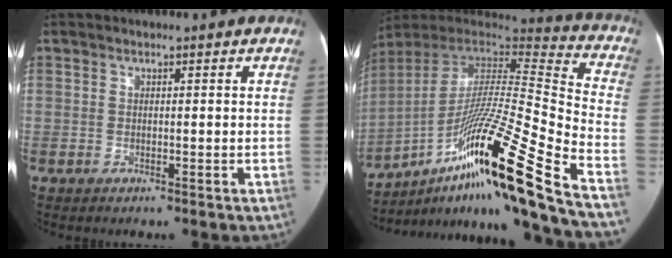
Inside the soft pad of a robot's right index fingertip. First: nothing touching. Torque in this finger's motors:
{"motor_torque": [1.85, -0.29, 0.37, 0.21]}